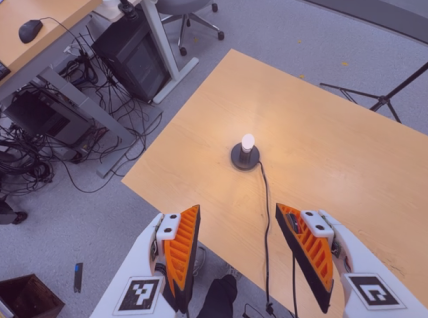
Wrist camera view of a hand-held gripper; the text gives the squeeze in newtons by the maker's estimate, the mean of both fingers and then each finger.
{"total": 0.0}